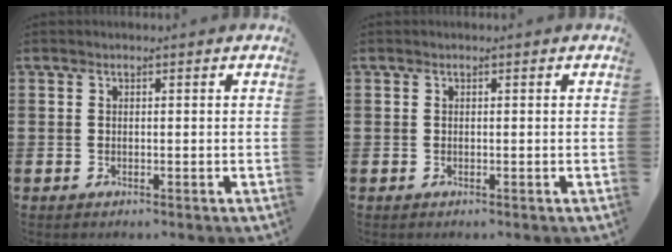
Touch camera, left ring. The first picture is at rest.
{"total": 0.0}